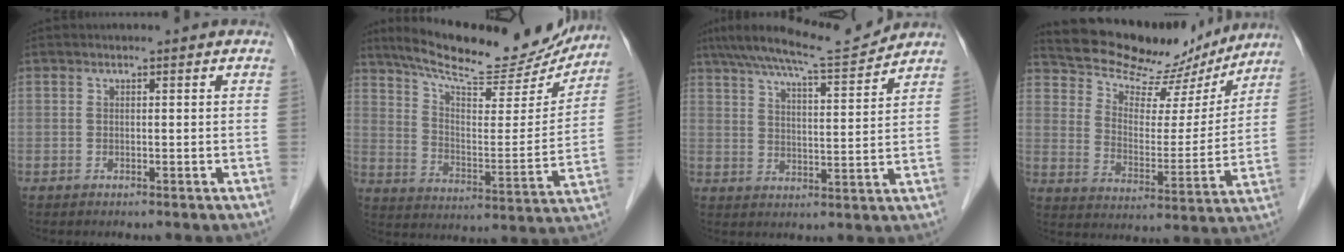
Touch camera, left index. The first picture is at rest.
{"total": 22.0, "force": [19.7, 4.4, 8.9], "torque": [-0.139, -0.017, 0.278]}
{"total": 10.4, "force": [9.7, -0.5, 3.6], "torque": [-0.064, 0.002, 0.154]}
{"total": 18.6, "force": [16.7, 6.0, 5.6], "torque": [-0.081, -0.004, 0.233]}